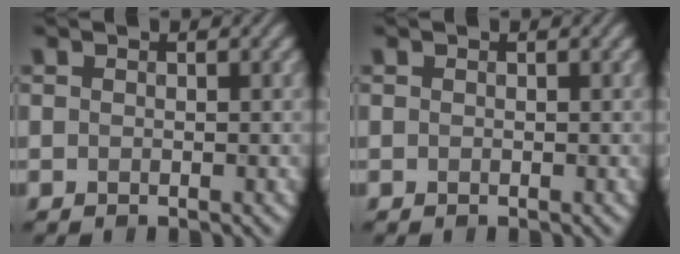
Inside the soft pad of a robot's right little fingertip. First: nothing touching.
{"total": 0.0}